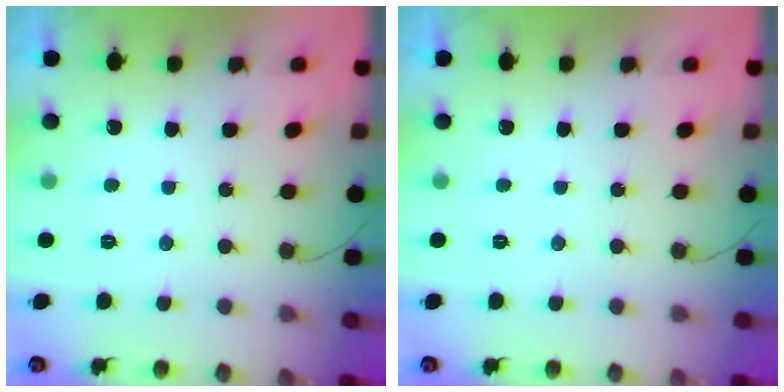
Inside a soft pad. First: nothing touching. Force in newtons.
{"total": 0.0}